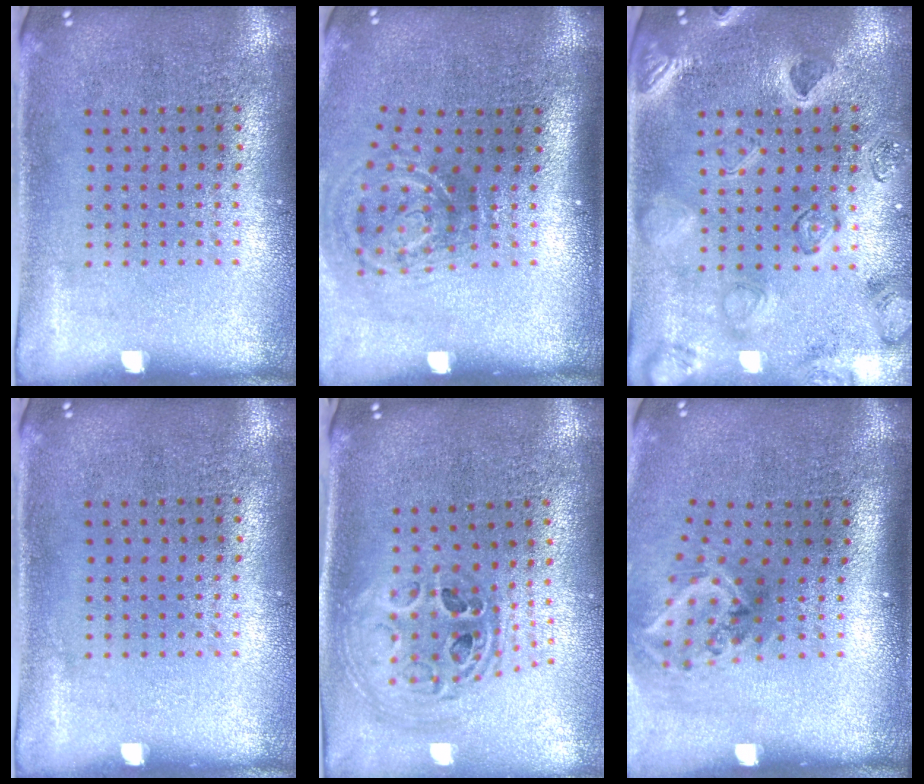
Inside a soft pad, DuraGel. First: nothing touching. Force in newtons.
{"total": 2.0, "press": 1.3, "slide": 1.6}
{"total": 2.5, "press": 2.4, "slide": 0.9}
{"total": 0.0}
{"total": 1.2, "press": 1.1, "slide": 0.5}
{"total": 2.1, "press": 1.3, "slide": 1.7}